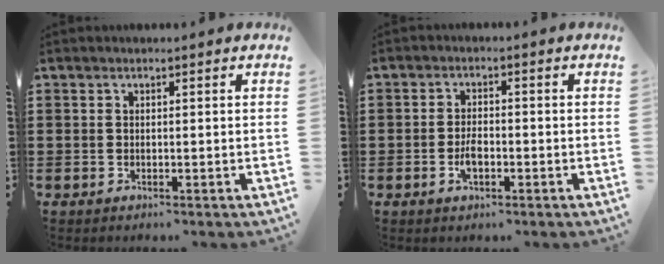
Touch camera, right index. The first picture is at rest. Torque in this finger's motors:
{"motor_torque": [1.31, 0.83, 0.17, -0.01]}